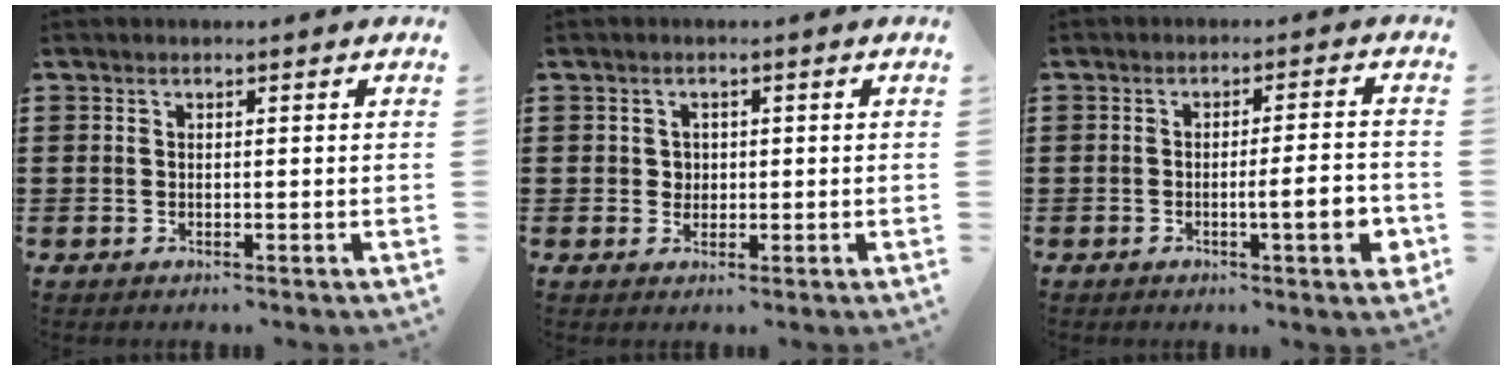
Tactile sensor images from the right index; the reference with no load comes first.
{"total": 1.6, "force": [0.2, 1.5, 0.4], "torque": [-0.012, 0.008, 0.003]}
{"total": 6.0, "force": [-1.7, 0.6, 5.7], "torque": [-0.083, -0.010, -0.030]}